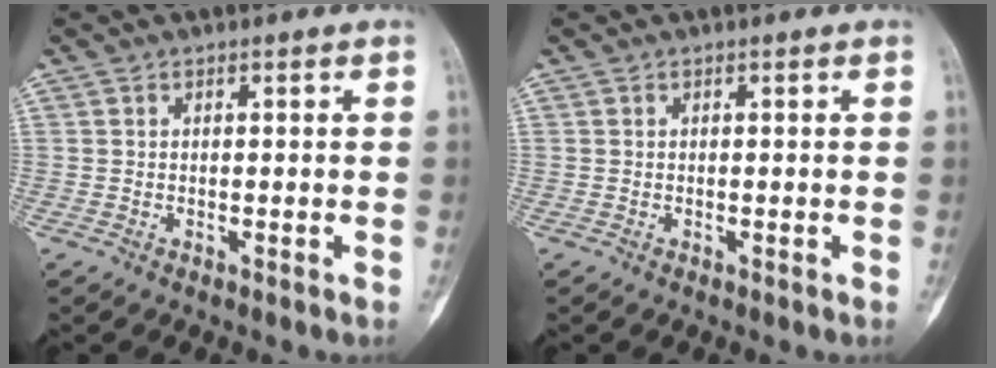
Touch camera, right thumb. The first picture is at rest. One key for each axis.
{"total": 0.0}